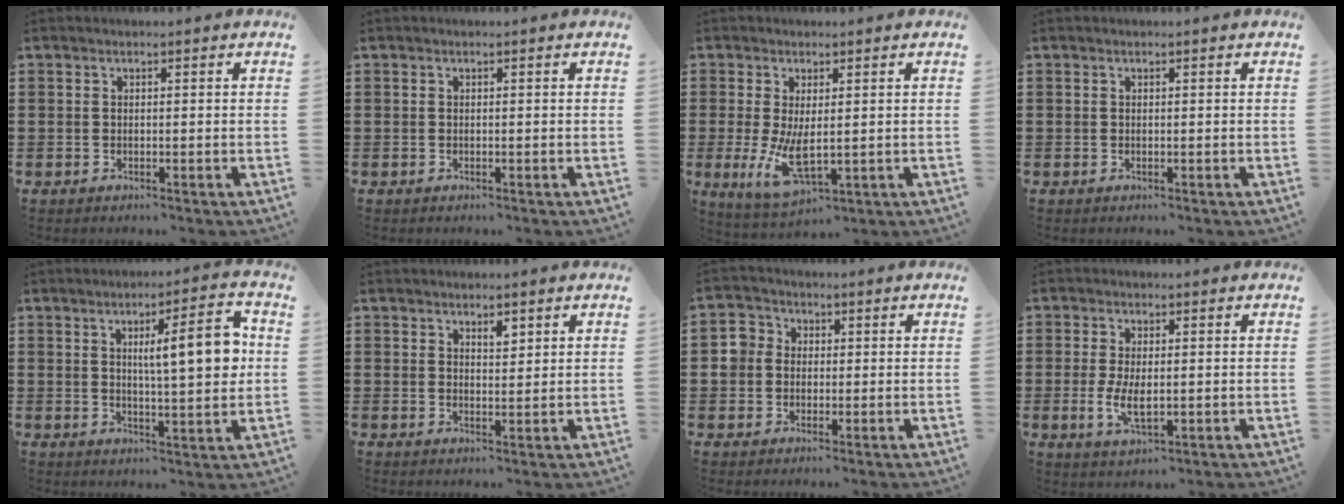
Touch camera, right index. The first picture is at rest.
{"total": 0.0}
{"total": 7.3, "force": [-0.2, 3.0, 6.6], "torque": [-0.129, -0.024, -0.003]}
{"total": 0.0}
{"total": 9.4, "force": [2.0, 2.0, 9.0], "torque": [-0.138, -0.009, 0.024]}
{"total": 2.1, "force": [1.6, 0.8, 1.0], "torque": [-0.006, -0.004, 0.026]}
{"total": 3.7, "force": [-0.2, 3.6, 0.7], "torque": [-0.036, 0.010, -0.011]}
{"total": 4.8, "force": [-0.4, 2.2, 4.3], "torque": [-0.093, -0.003, -0.009]}